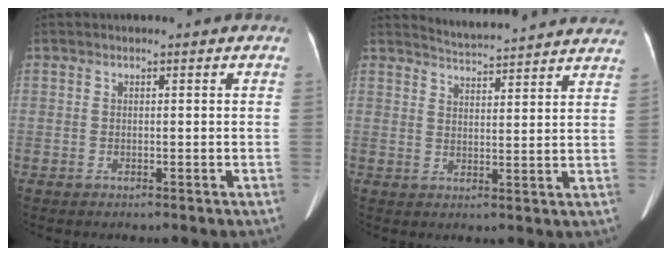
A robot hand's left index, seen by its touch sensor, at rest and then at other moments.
{"total": 13.2, "force": [12.8, 0.7, 3.0], "torque": [-0.043, -0.003, 0.156]}